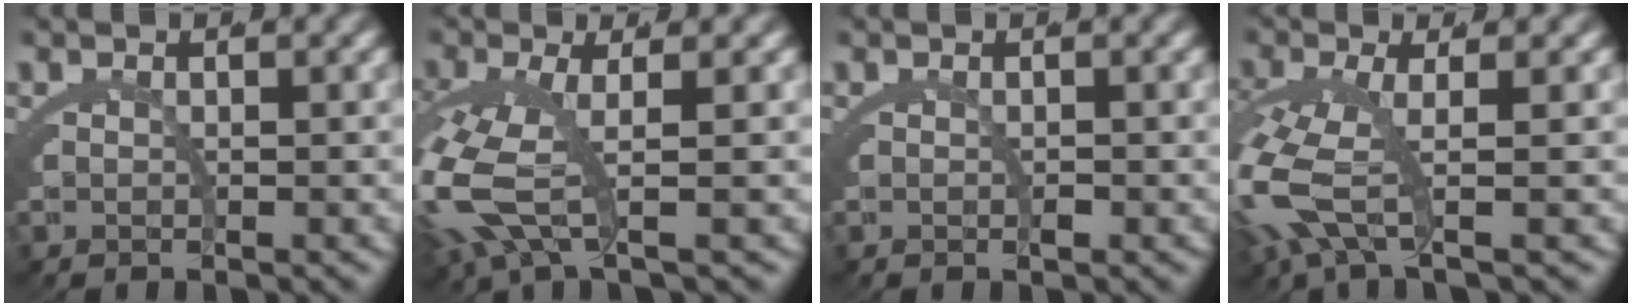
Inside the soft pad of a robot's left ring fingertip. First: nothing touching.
{"total": 5.9, "force": [-0.7, 2.2, 5.5], "torque": [-0.156, -0.028, 0.005]}
{"total": 0.5, "force": [-0.3, 0.3, 0.3], "torque": [-0.003, 0.002, -0.006]}
{"total": 5.2, "force": [-1.0, 1.6, 4.8], "torque": [-0.140, -0.026, -0.002]}